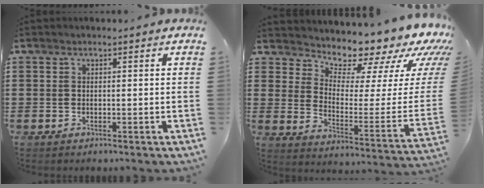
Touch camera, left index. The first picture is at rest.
{"total": 9.7, "force": [9.0, 2.3, 2.5], "torque": [-0.048, -0.099, 0.146]}